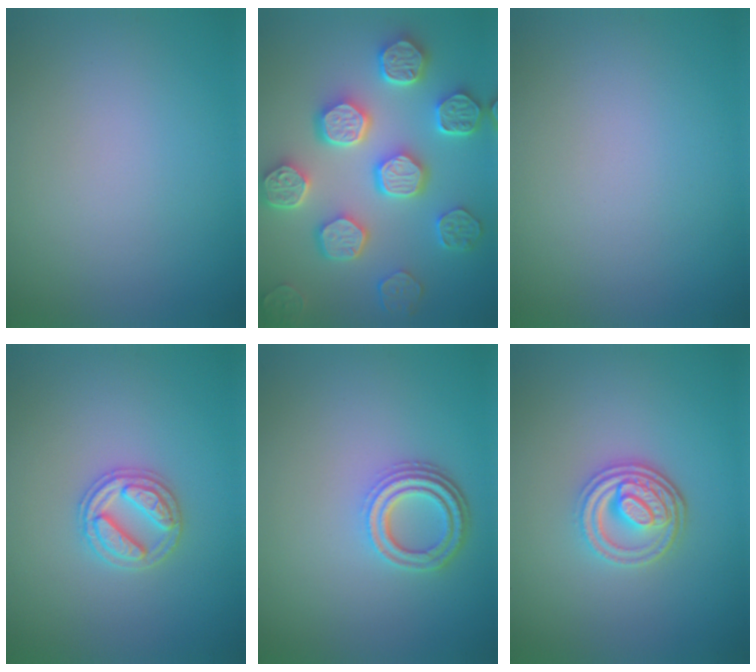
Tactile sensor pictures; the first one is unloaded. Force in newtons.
{"total": 8.0, "press": 6.5, "slide": 4.7}
{"total": 0.0}
{"total": 2.7, "press": 2.7, "slide": 0.3}
{"total": 3.6, "press": 2.8, "slide": 2.2}
{"total": 4.1, "press": 3.2, "slide": 2.5}